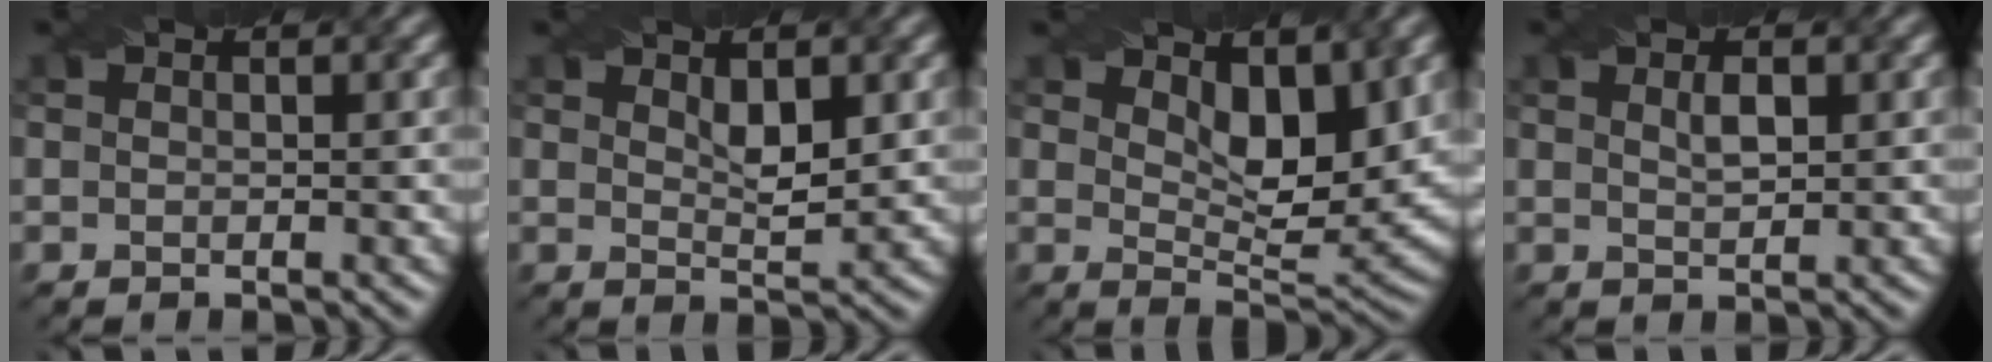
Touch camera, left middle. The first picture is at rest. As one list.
[{"total": 2.7, "force": [1.1, 1.0, 2.2], "torque": [-0.038, -0.003, 0.022]}, {"total": 5.6, "force": [2.6, 2.4, 4.3], "torque": [-0.066, -0.013, 0.043]}, {"total": 1.6, "force": [0.7, 0.6, 1.4], "torque": [-0.025, 0.001, 0.015]}]